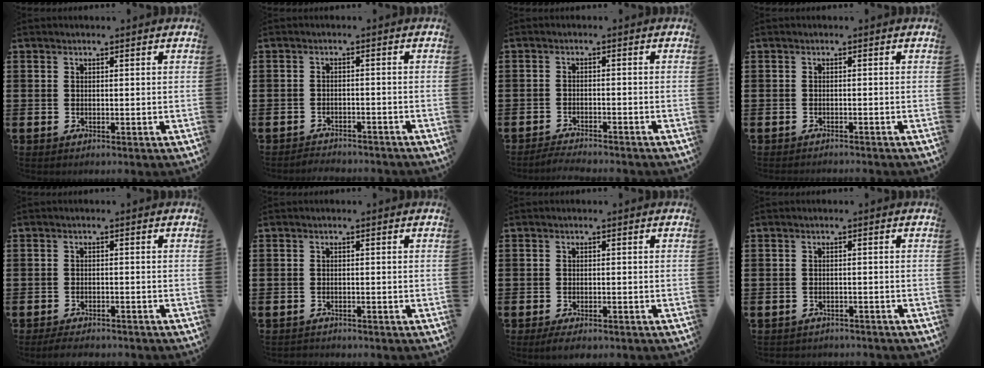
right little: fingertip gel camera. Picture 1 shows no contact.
{"total": 1.9, "force": [-1.9, 0.0, -0.3], "torque": [-0.001, 0.004, -0.043]}
{"total": 2.0, "force": [-2.0, -0.1, 0.1], "torque": [-0.004, 0.003, -0.041]}
{"total": 0.7, "force": [-0.7, 0.0, 0.0], "torque": [0.000, -0.001, -0.014]}
{"total": 1.6, "force": [-1.6, 0.2, 0.5], "torque": [-0.011, 0.005, -0.032]}
{"total": 0.6, "force": [-0.6, 0.1, -0.1], "torque": [-0.001, -0.001, -0.014]}
{"total": 1.2, "force": [-0.7, 0.4, 0.9], "torque": [-0.017, 0.001, -0.016]}
{"total": 0.9, "force": [-0.9, 0.1, -0.1], "torque": [-0.002, 0.002, -0.019]}